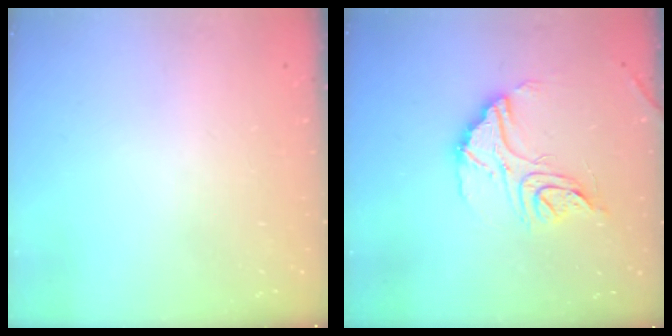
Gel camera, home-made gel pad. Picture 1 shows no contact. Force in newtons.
{"total": 15.7, "press": 15.6, "slide": 1.6}